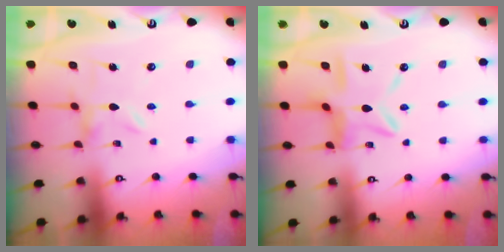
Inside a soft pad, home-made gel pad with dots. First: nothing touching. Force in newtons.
{"total": 11.3, "press": 11.3, "slide": 1.0}